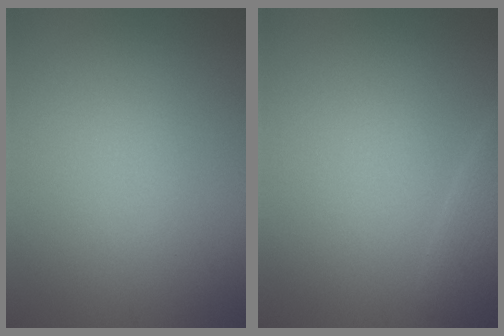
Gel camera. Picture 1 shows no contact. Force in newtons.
{"total": 1.7, "press": 1.7, "slide": 0.2}